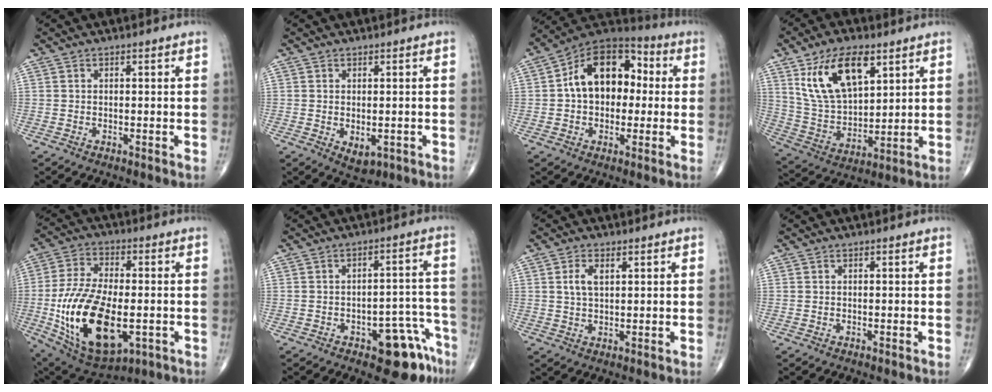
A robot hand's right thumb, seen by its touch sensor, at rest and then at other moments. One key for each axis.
{"total": 3.7, "fx": -0.9, "fy": 2.2, "fz": 2.8, "tx": -0.036, "ty": -0.003, "tz": -0.001}
{"total": 16.2, "fx": 1.5, "fy": 11.0, "fz": 11.8, "tx": -0.146, "ty": 0.039, "tz": 0.013}
{"total": 16.2, "fx": 7.8, "fy": 8.2, "fz": 11.6, "tx": -0.193, "ty": -0.025, "tz": 0.157}
{"total": 22.8, "fx": -4.7, "fy": 11.6, "fz": 19.0, "tx": -0.363, "ty": -0.002, "tz": -0.060}
{"total": 10.3, "fx": -6.1, "fy": 4.4, "fz": 7.1, "tx": -0.050, "ty": 0.048, "tz": -0.074}
{"total": 4.0, "fx": 1.3, "fy": 2.1, "fz": 3.1, "tx": -0.062, "ty": 0.000, "tz": 0.026}
{"total": 0.0}